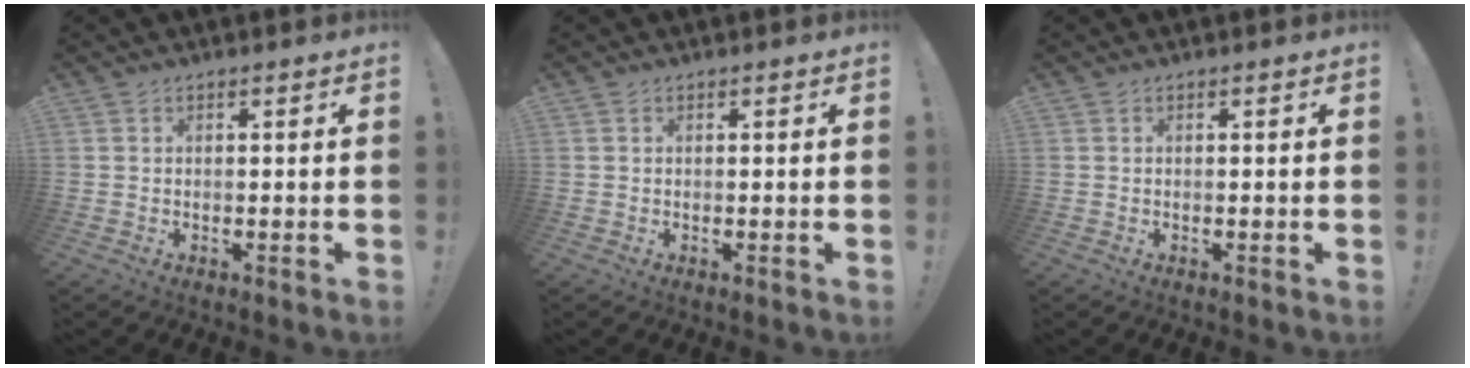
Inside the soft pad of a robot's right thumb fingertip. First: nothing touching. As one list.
[{"total": 0.0}, {"total": 0.0}]